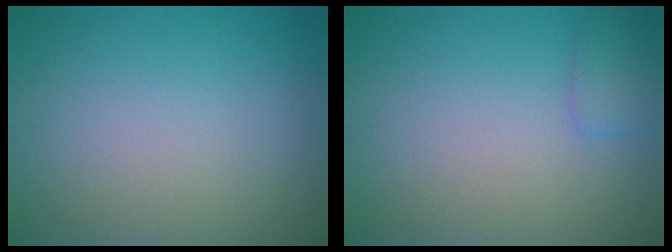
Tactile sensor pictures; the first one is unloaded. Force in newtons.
{"total": 1.3, "press": 1.3, "slide": 0.0}